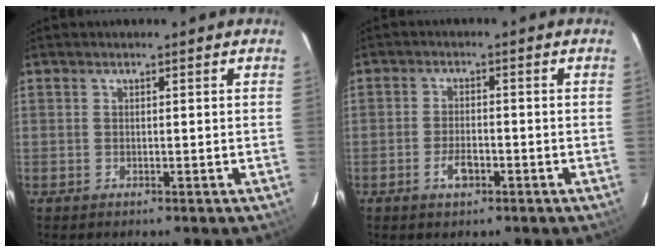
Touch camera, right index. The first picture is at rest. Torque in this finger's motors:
{"motor_torque": [0.48, -0.05, 0.25, 0.04]}